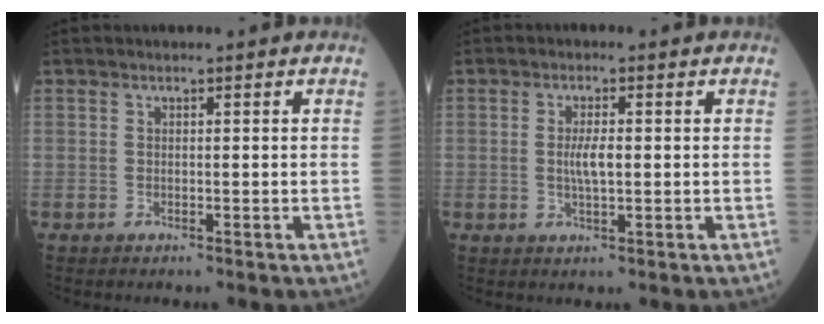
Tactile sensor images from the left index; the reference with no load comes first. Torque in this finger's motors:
{"motor_torque": [0.82, -0.13, 0.12, 0.03]}